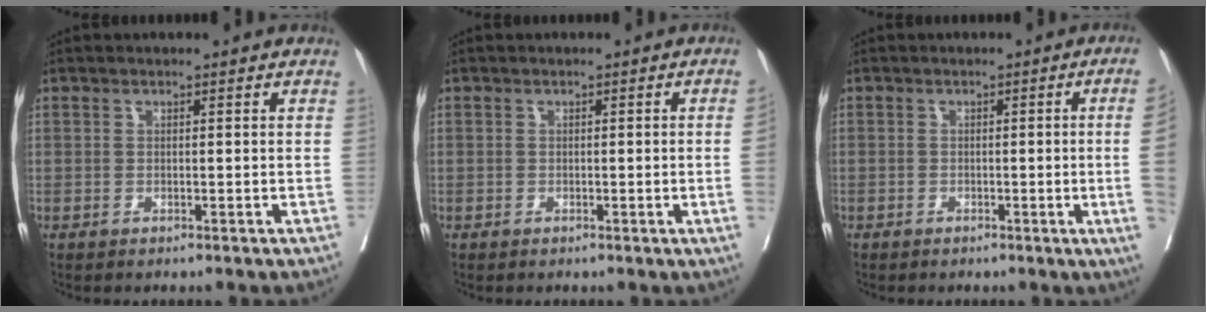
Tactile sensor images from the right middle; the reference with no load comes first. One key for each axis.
{"total": 1.6, "fx": -0.2, "fy": -0.3, "fz": 1.5, "tx": -0.023, "ty": -0.001, "tz": 0.000}
{"total": 5.4, "fx": -0.9, "fy": -1.8, "fz": 5.0, "tx": -0.051, "ty": -0.012, "tz": -0.014}